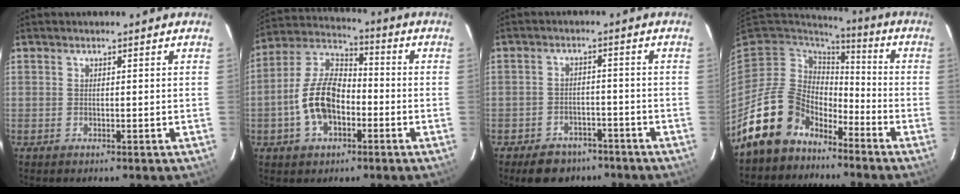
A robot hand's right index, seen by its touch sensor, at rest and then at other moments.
{"total": 12.5, "force": [-3.7, 7.4, 9.4], "torque": [-0.193, 0.021, -0.065]}
{"total": 9.0, "force": [-6.8, 5.2, 2.7], "torque": [-0.071, 0.016, -0.087]}
{"total": 13.6, "force": [-10.4, 8.3, 3.0], "torque": [-0.078, 0.023, -0.177]}